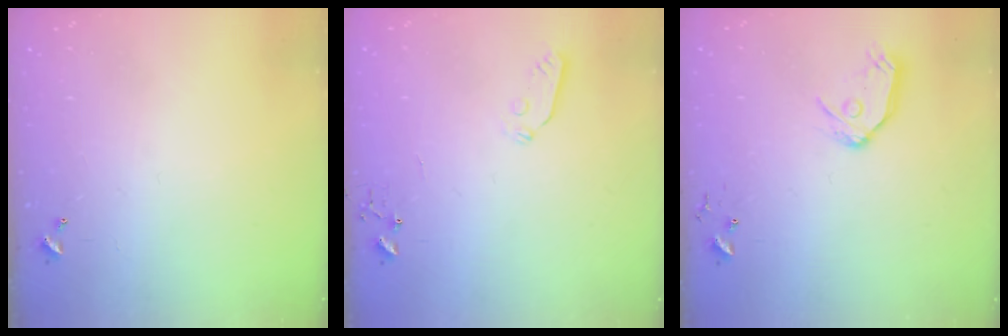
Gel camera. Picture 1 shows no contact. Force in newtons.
{"total": 3.6, "press": 3.6, "slide": 0.6}
{"total": 9.6, "press": 9.6, "slide": 1.0}